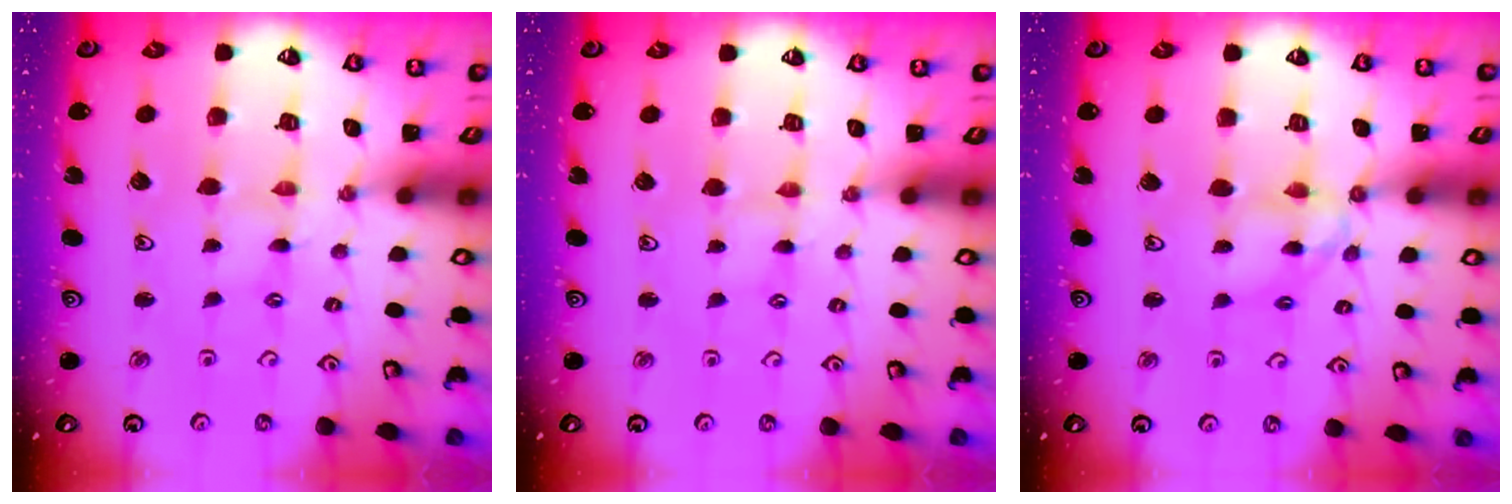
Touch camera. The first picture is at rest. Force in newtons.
{"total": 1.9, "press": 1.8, "slide": 0.3}
{"total": 8.9, "press": 8.8, "slide": 0.7}